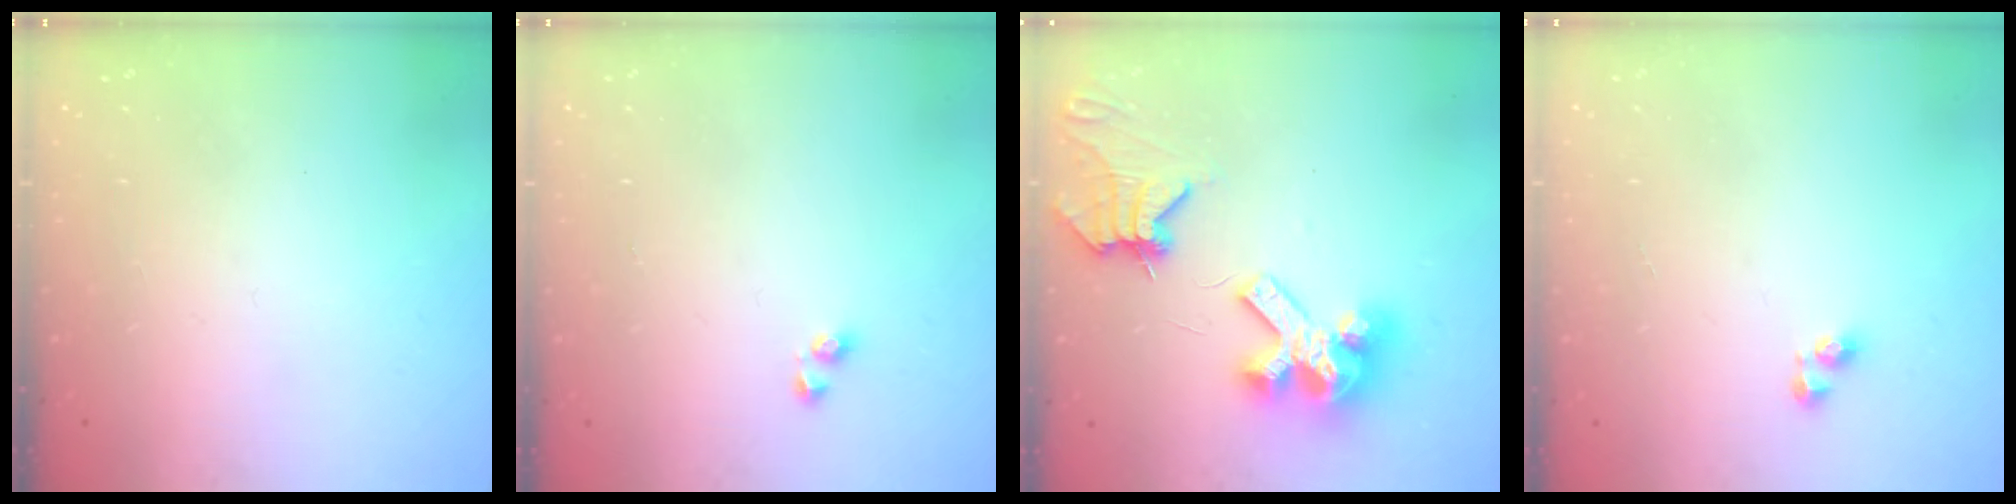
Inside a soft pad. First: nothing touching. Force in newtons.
{"total": 2.9, "press": 2.7, "slide": 1.1}
{"total": 11.5, "press": 11.4, "slide": 1.5}
{"total": 3.8, "press": 3.7, "slide": 0.5}